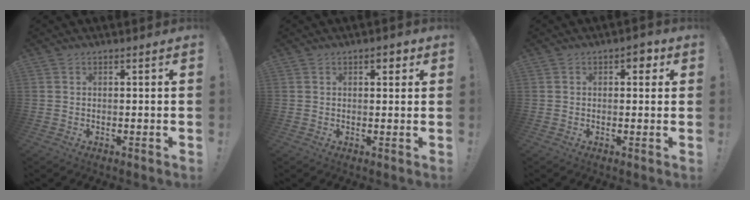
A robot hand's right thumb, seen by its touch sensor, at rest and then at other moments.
{"total": 2.6, "force": [1.1, 1.3, 1.9], "torque": [-0.016, -0.003, 0.014]}
{"total": 3.2, "force": [0.9, 2.1, 2.3], "torque": [-0.017, -0.001, 0.009]}